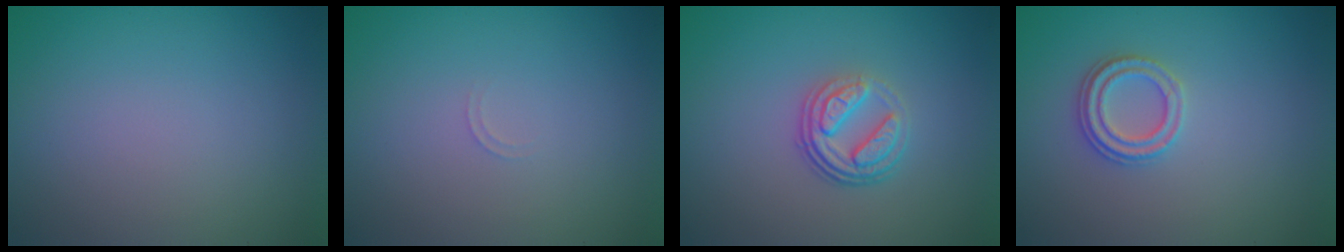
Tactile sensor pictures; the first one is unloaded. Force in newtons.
{"total": 0.6, "press": 0.6, "slide": 0.2}
{"total": 3.9, "press": 2.8, "slide": 2.7}
{"total": 2.3, "press": 2.2, "slide": 0.8}